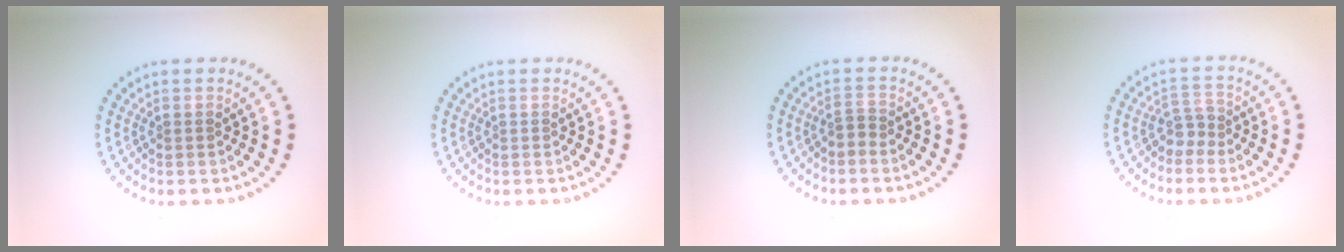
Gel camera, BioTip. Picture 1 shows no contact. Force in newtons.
{"total": 0.0}
{"total": 1.3, "press": 0.9, "slide": 0.9}
{"total": 1.9, "press": 1.4, "slide": 1.3}